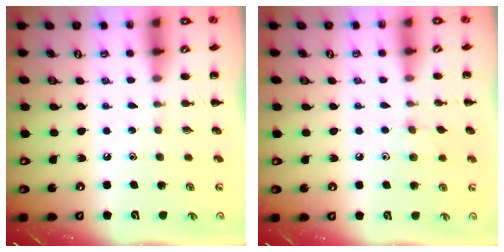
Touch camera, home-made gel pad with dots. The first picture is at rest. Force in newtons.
{"total": 6.7, "press": 6.4, "slide": 2.1}